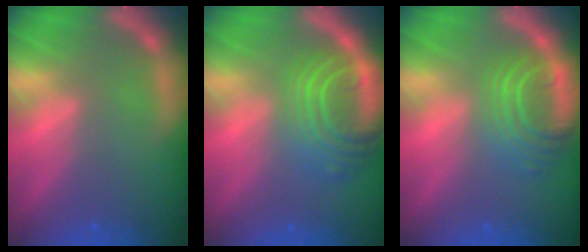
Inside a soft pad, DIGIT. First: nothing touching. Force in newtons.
{"total": 8.5}
{"total": 6.1}